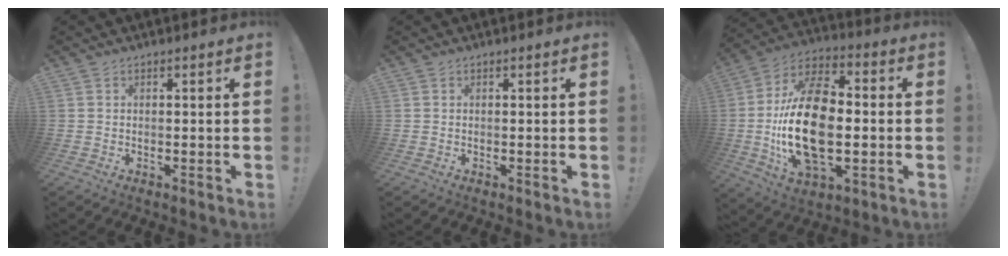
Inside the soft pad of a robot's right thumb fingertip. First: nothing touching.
{"total": 0.0}
{"total": 24.5, "force": [-2.3, 14.1, 19.8], "torque": [-0.383, 0.009, -0.036]}